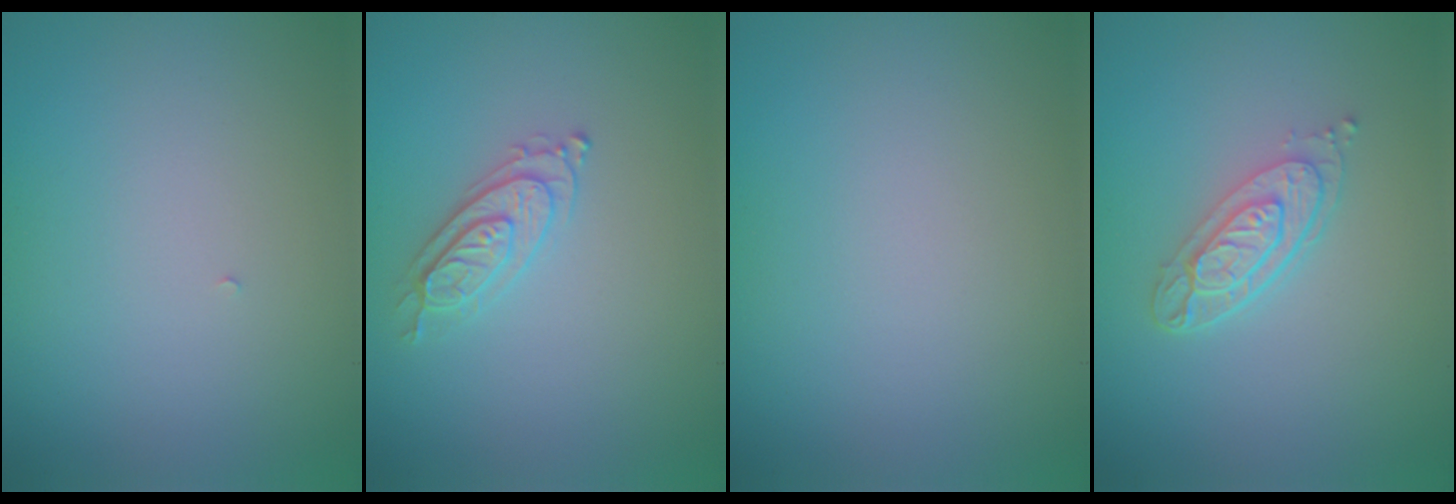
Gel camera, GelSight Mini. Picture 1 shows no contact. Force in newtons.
{"total": 2.2, "press": 2.2, "slide": 0.4}
{"total": 0.0}
{"total": 3.6, "press": 2.8, "slide": 2.3}